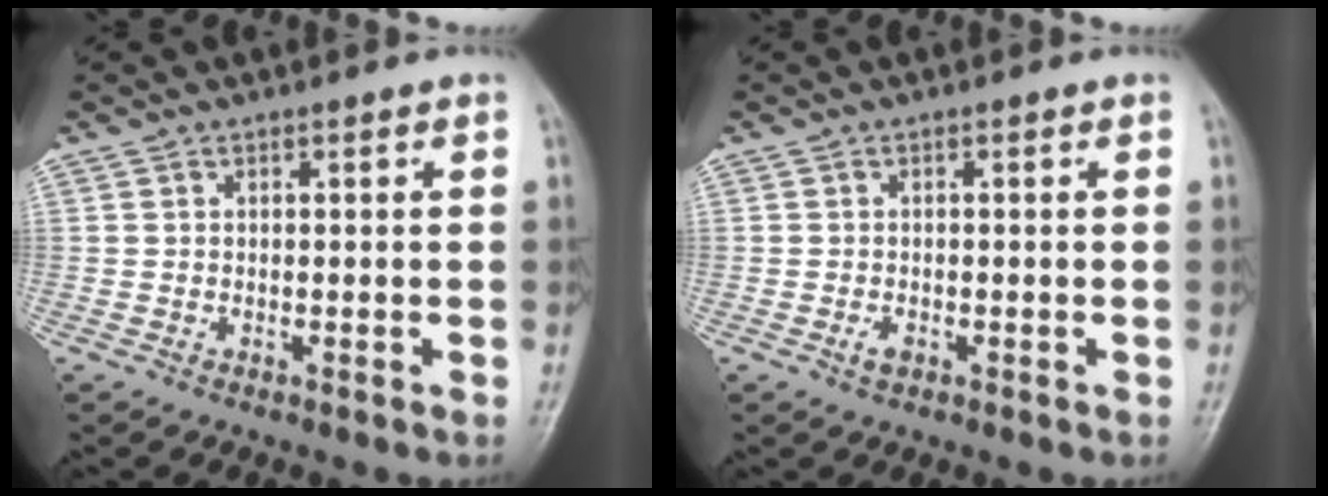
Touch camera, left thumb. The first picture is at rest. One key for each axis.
{"total": 1.3, "fx": -0.5, "fy": 0.8, "fz": 0.9, "tx": -0.016, "ty": -0.001, "tz": -0.009}